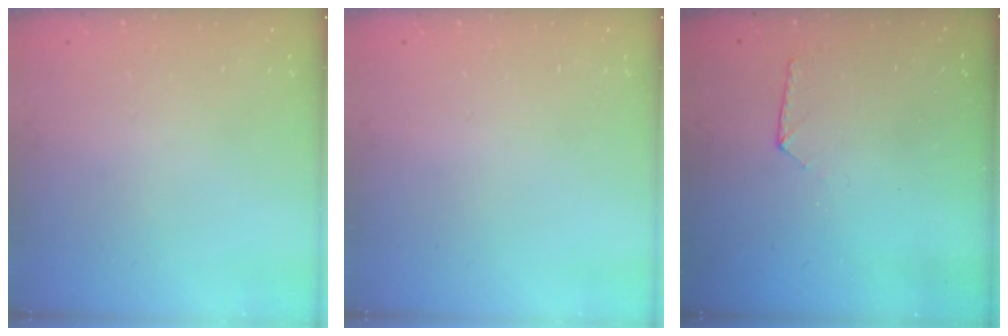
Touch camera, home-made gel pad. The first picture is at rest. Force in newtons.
{"total": 0.0}
{"total": 6.0, "press": 6.0, "slide": 0.5}